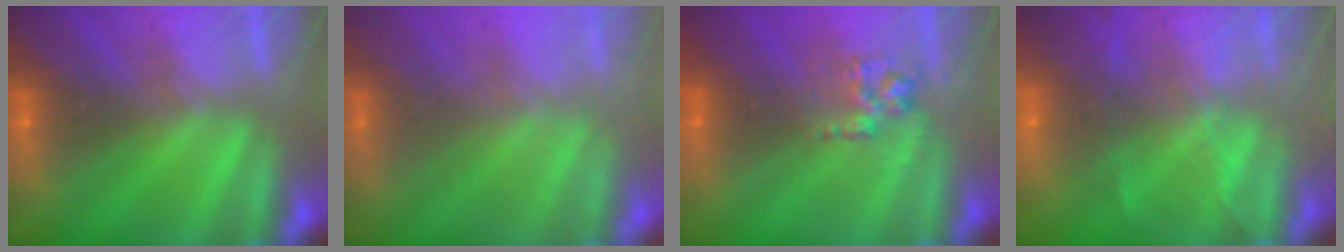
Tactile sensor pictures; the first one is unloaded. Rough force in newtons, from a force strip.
{"total": 1.7}
{"total": 2.7}
{"total": 5.8}